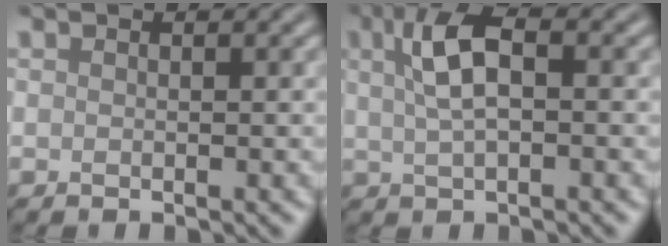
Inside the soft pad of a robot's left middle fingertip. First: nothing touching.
{"total": 4.5, "force": [1.2, 1.8, 3.9], "torque": [-0.080, 0.011, 0.016]}